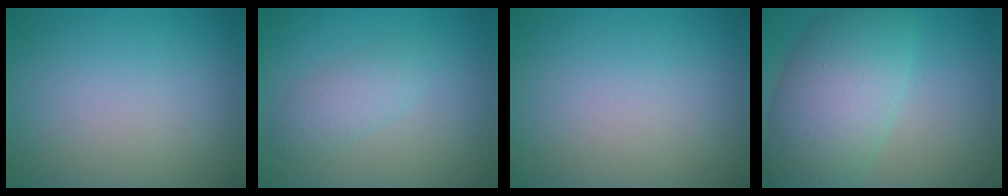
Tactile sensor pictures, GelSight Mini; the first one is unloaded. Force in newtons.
{"total": 2.2, "press": 2.2, "slide": 0.0}
{"total": 0.0}
{"total": 8.7, "press": 8.7, "slide": 0.2}